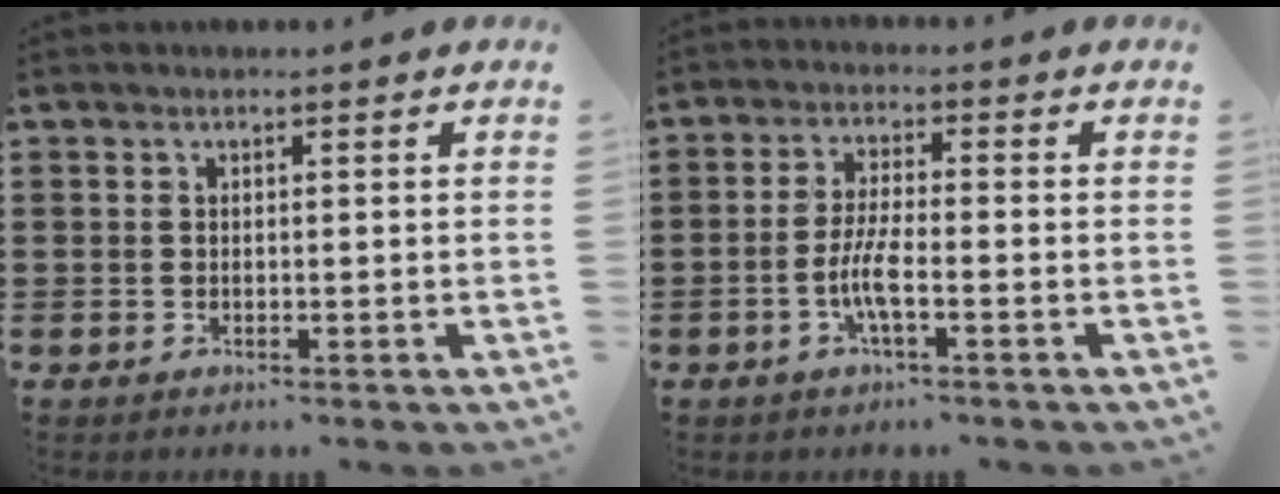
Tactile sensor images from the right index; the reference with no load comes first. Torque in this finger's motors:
{"motor_torque": [2.14, 0.00, 0.18, 0.06]}